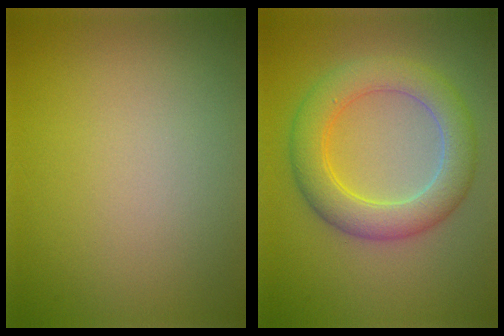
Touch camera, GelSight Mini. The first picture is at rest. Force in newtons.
{"total": 5.7, "press": 5.7, "slide": 0.1}